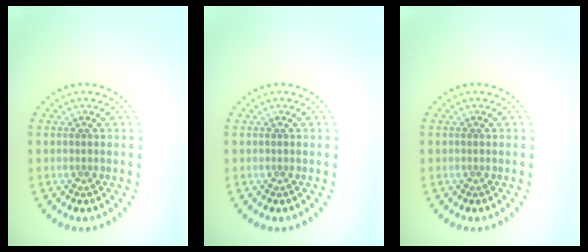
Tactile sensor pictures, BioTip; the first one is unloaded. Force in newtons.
{"total": 0.0}
{"total": 0.0}